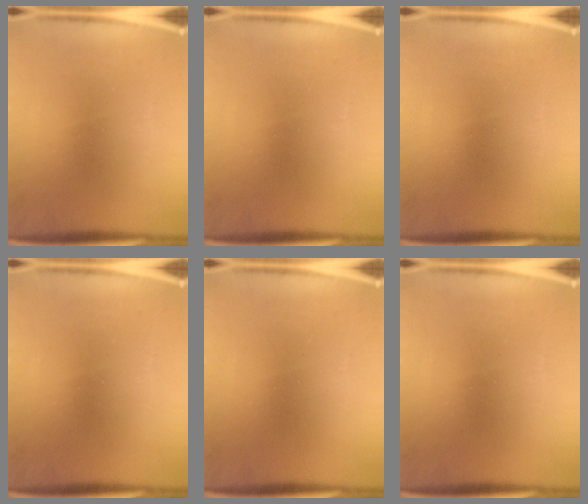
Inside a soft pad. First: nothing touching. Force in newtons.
{"total": 0.0}
{"total": 0.0}
{"total": 0.0}
{"total": 0.0}
{"total": 0.0}